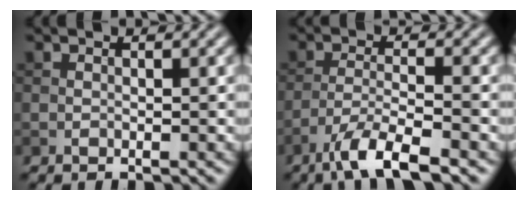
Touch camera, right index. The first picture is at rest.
{"total": 5.3, "force": [-3.7, 0.9, 3.7], "torque": [-0.068, -0.002, -0.074]}